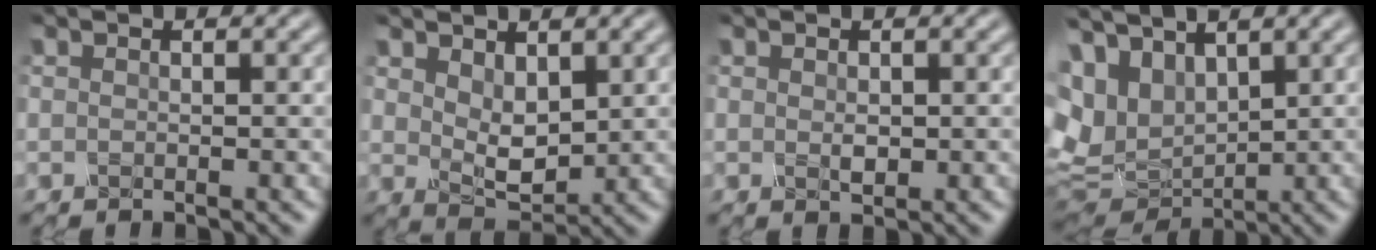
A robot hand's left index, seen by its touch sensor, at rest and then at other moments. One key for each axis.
{"total": 3.0, "fx": 1.0, "fy": 1.6, "fz": 2.3, "tx": -0.056, "ty": -0.005, "tz": 0.034}
{"total": 0.6, "fx": -0.2, "fy": 0.2, "fz": 0.5, "tx": -0.015, "ty": 0.002, "tz": 0.009}
{"total": 9.3, "fx": 3.3, "fy": 6.1, "fz": 6.2, "tx": -0.157, "ty": 0.012, "tz": 0.098}